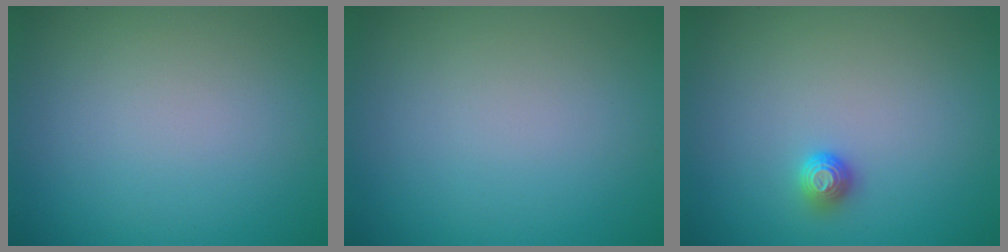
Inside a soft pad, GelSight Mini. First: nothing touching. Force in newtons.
{"total": 0.0}
{"total": 1.2, "press": 1.1, "slide": 0.4}